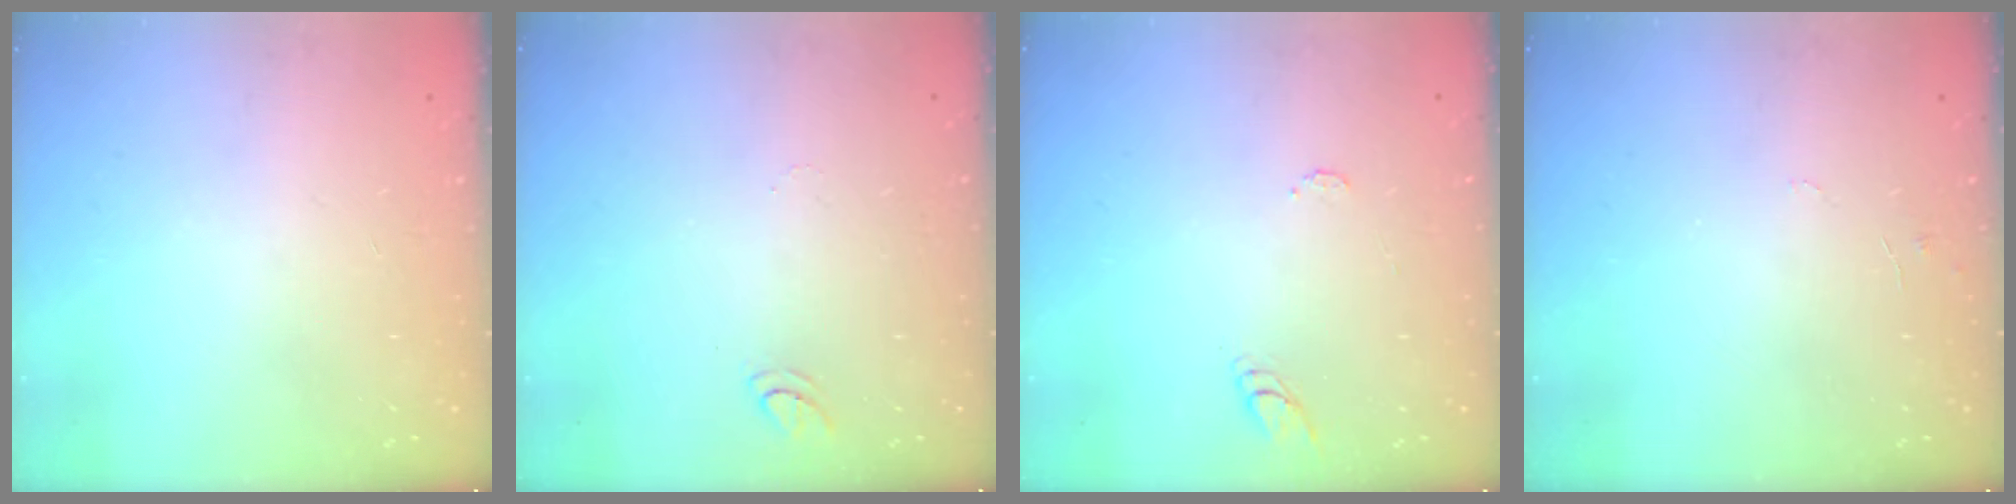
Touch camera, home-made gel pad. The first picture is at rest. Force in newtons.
{"total": 4.9, "press": 4.9, "slide": 0.5}
{"total": 6.7, "press": 6.7, "slide": 0.6}
{"total": 4.2, "press": 4.2, "slide": 0.4}